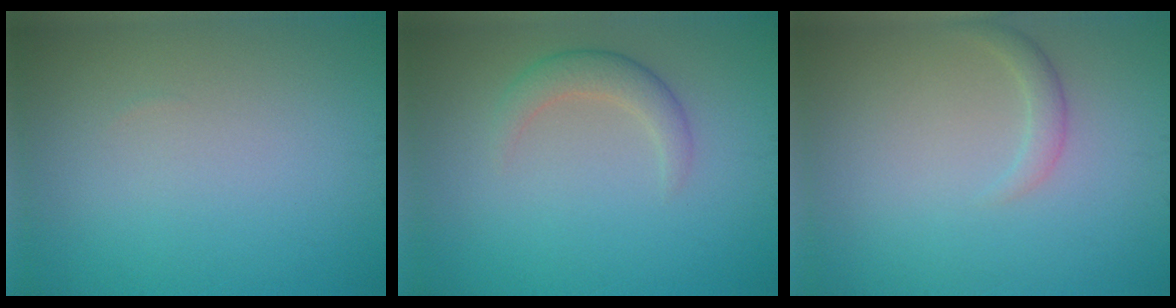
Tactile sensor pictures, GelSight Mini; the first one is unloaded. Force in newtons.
{"total": 2.3, "press": 2.3, "slide": 0.1}
{"total": 1.2, "press": 1.2, "slide": 0.0}